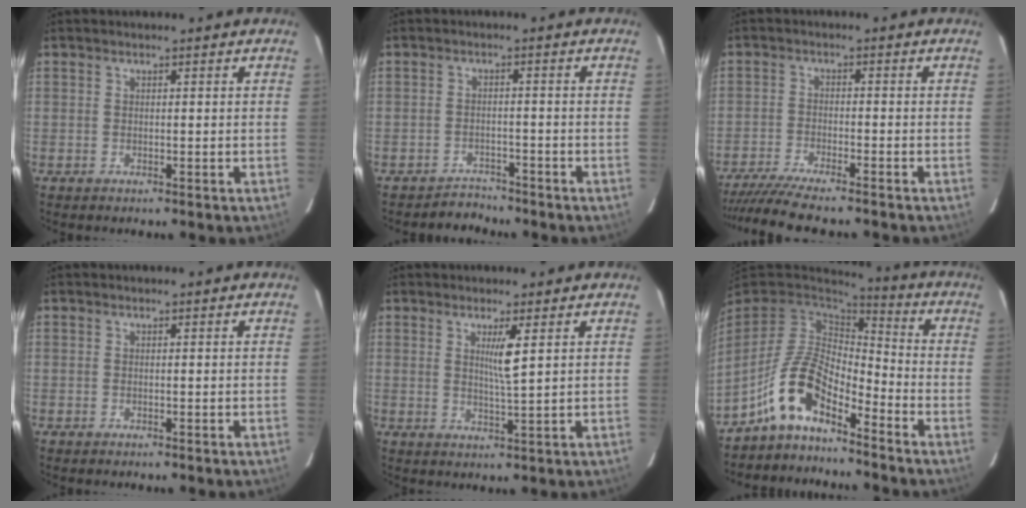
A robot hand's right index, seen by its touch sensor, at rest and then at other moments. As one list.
[{"total": 2.8, "force": [-2.6, 0.8, -1.0], "torque": [0.018, -0.004, -0.041]}, {"total": 11.1, "force": [-9.8, 0.4, 5.2], "torque": [-0.078, -0.021, -0.154]}, {"total": 0.0}, {"total": 3.8, "force": [1.3, -0.5, 3.5], "torque": [-0.065, -0.010, 0.025]}, {"total": 10.1, "force": [-6.6, 3.5, 6.8], "torque": [-0.151, 0.023, -0.130]}]